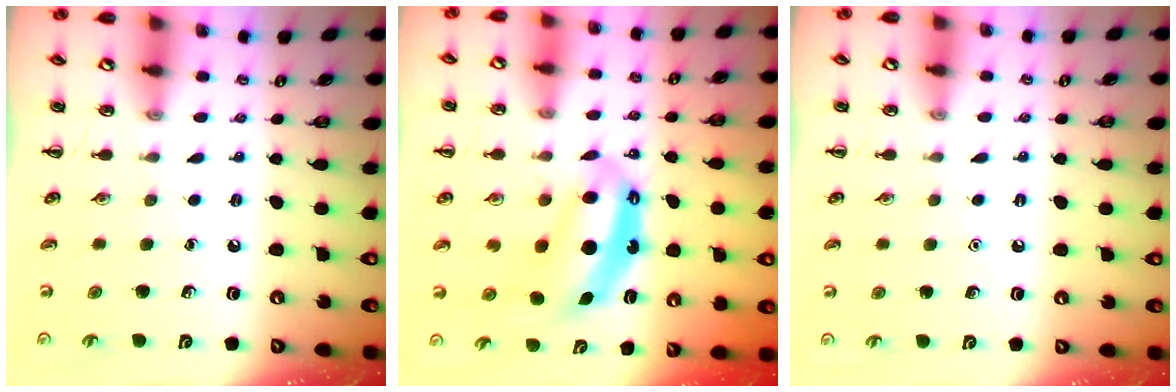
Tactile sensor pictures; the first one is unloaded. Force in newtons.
{"total": 6.8, "press": 6.7, "slide": 1.1}
{"total": 1.6, "press": 1.6, "slide": 0.1}